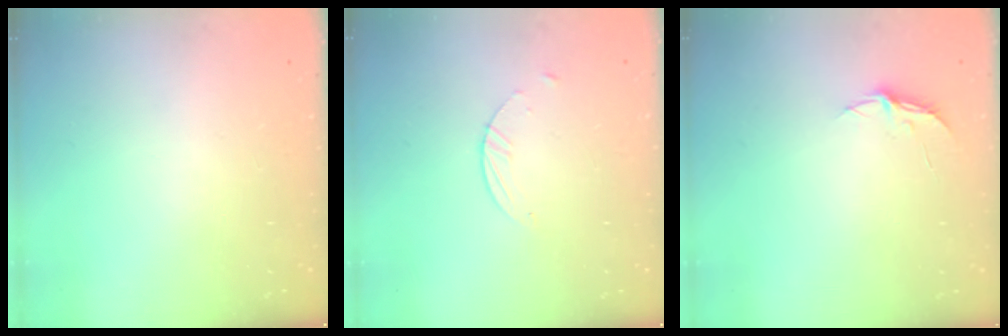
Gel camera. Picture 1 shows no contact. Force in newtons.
{"total": 2.1, "press": 2.1, "slide": 0.2}
{"total": 3.8, "press": 3.8, "slide": 0.3}